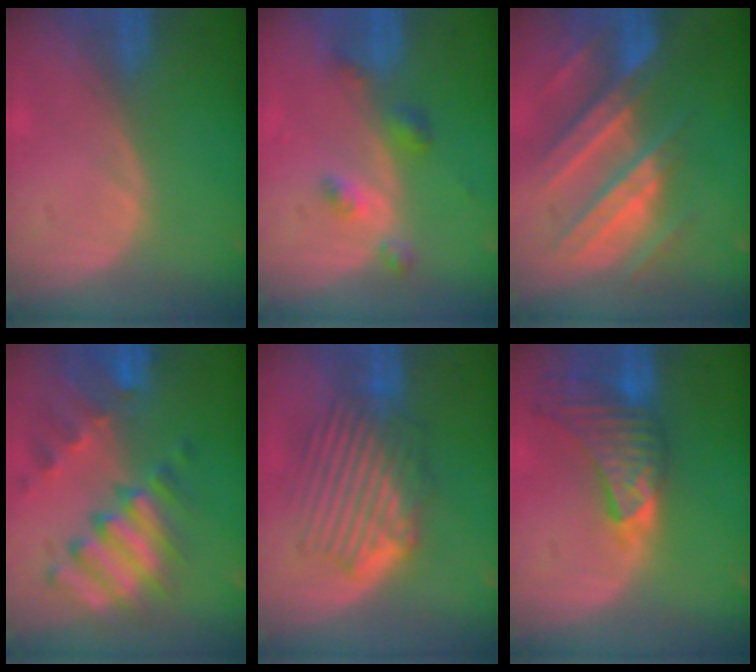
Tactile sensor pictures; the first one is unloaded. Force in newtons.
{"total": 4.2, "press": 3.8, "slide": 1.8}
{"total": 10.5, "press": 9.3, "slide": 4.8}
{"total": 10.8, "press": 9.3, "slide": 5.6}
{"total": 9.0, "press": 8.2, "slide": 3.6}
{"total": 9.1, "press": 8.2, "slide": 3.8}